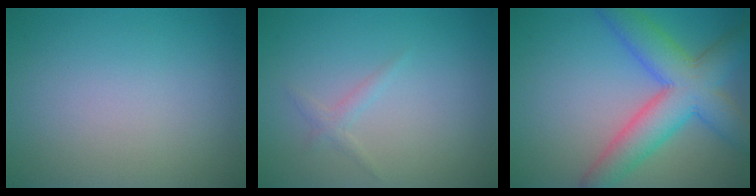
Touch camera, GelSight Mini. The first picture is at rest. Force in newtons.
{"total": 1.0, "press": 1.0, "slide": 0.0}
{"total": 7.9, "press": 7.9, "slide": 0.5}